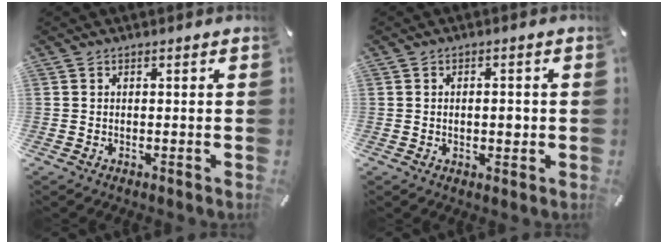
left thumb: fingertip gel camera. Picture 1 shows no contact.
{"total": 3.1, "force": [-0.1, 1.8, 2.5], "torque": [-0.030, -0.001, -0.005]}